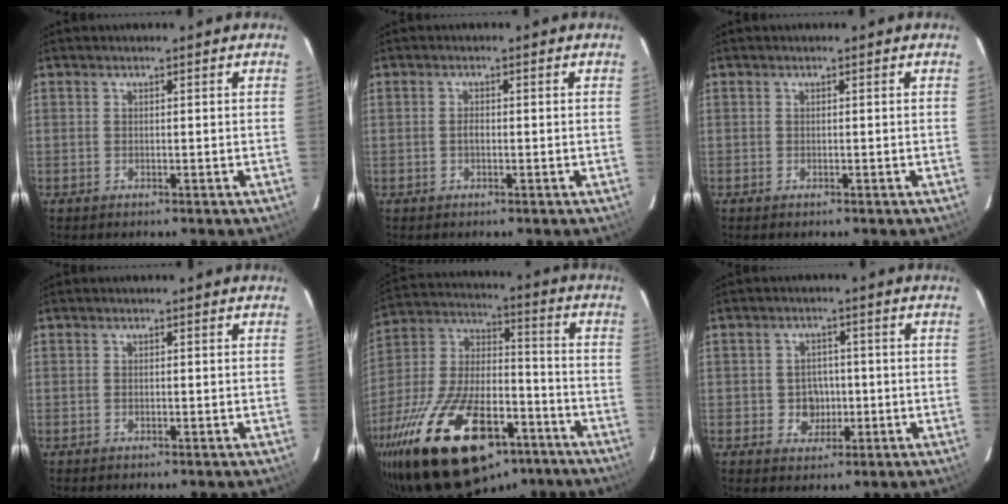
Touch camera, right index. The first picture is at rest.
{"total": 1.1, "force": [-0.3, 0.6, 0.9], "torque": [-0.017, 0.004, -0.006]}
{"total": 0.0}
{"total": 0.0}
{"total": 31.3, "force": [-18.5, 14.2, 20.8], "torque": [-0.404, -0.013, -0.290]}
{"total": 4.6, "force": [-0.8, 4.2, 1.5], "torque": [-0.035, 0.012, -0.001]}